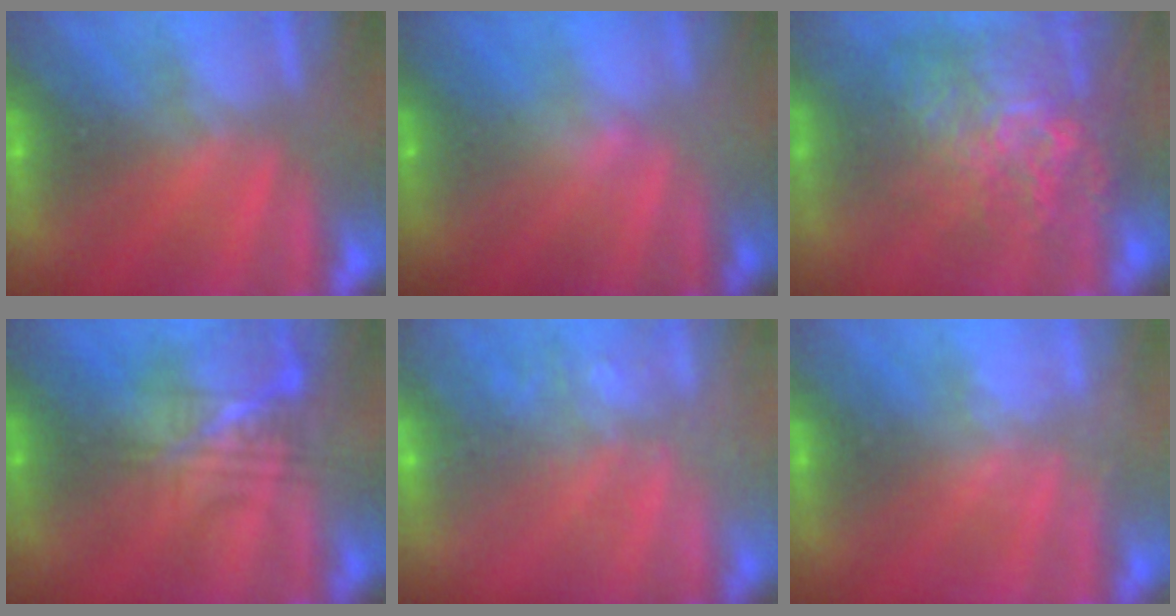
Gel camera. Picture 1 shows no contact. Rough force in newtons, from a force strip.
{"total": 2.4}
{"total": 11.7}
{"total": 2.4}
{"total": 7.3}
{"total": 2.2}